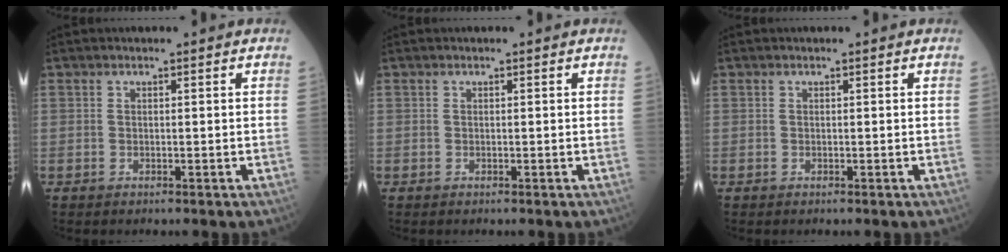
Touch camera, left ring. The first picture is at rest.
{"total": 0.0}
{"total": 0.0}